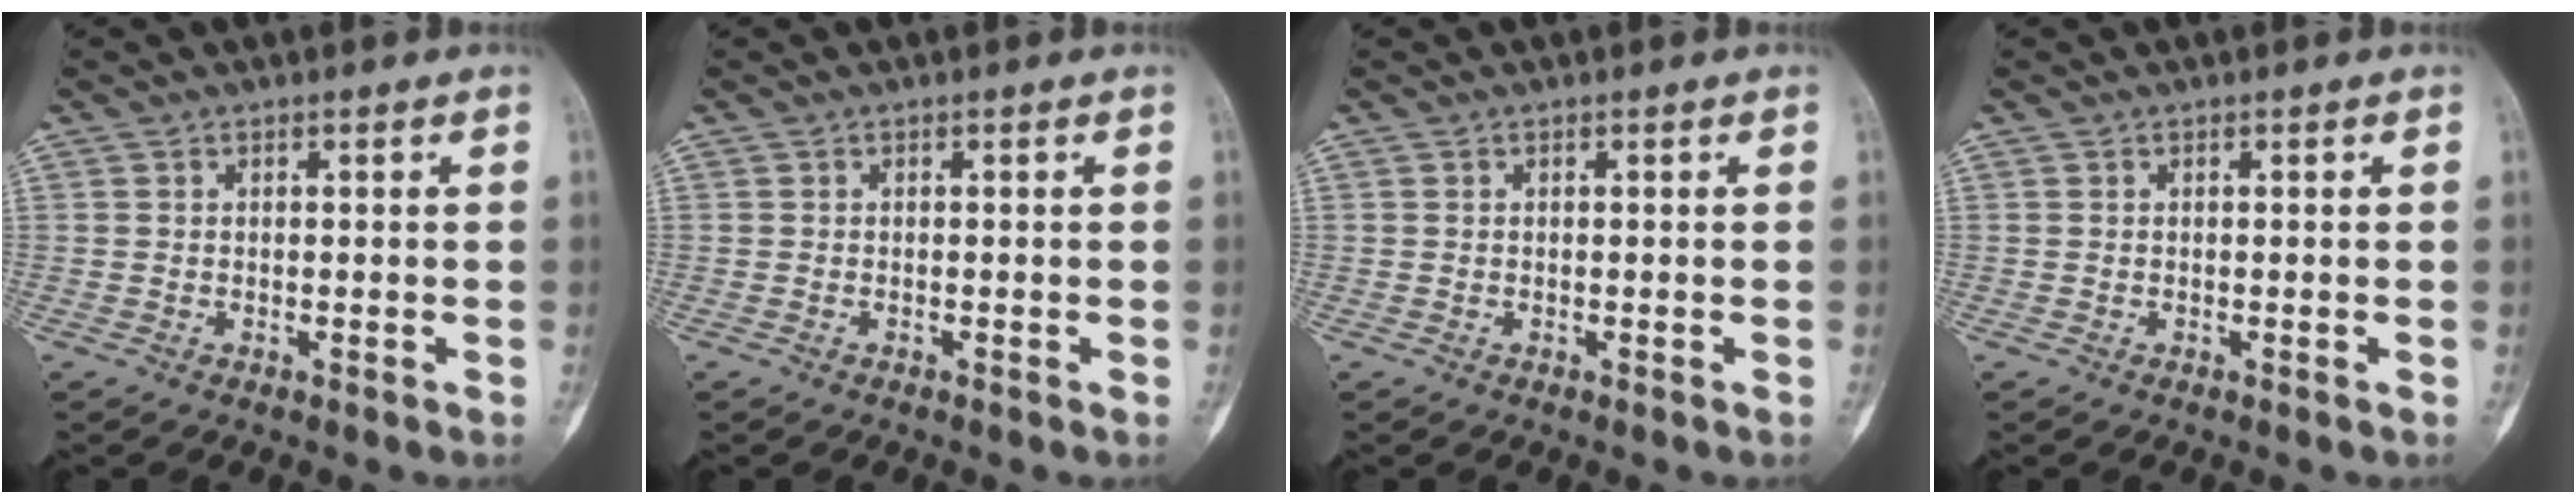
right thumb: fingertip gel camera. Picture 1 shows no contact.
{"total": 0.0}
{"total": 0.0}
{"total": 0.0}